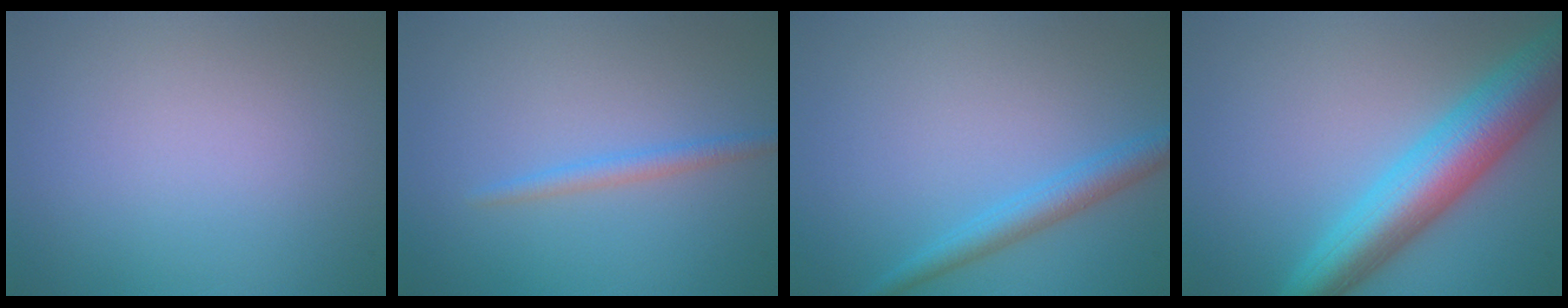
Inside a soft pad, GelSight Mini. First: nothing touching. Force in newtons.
{"total": 1.5, "press": 1.5, "slide": 0.1}
{"total": 2.7, "press": 2.7, "slide": 0.2}
{"total": 8.1, "press": 8.1, "slide": 0.3}